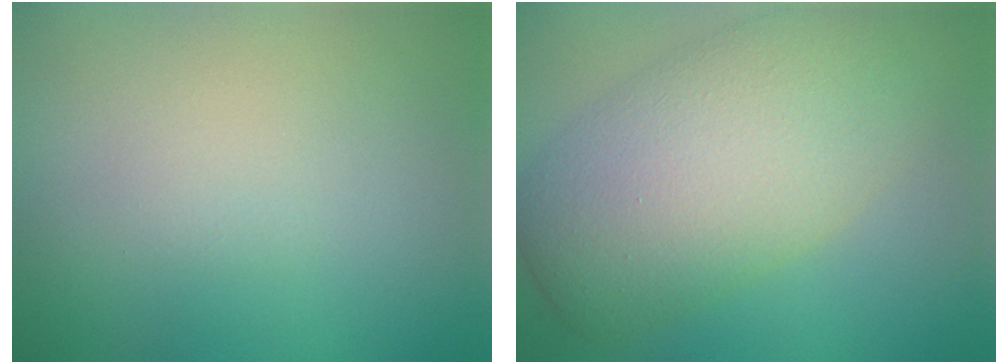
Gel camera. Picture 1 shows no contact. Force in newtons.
{"total": 9.5, "press": 9.5, "slide": 0.7}